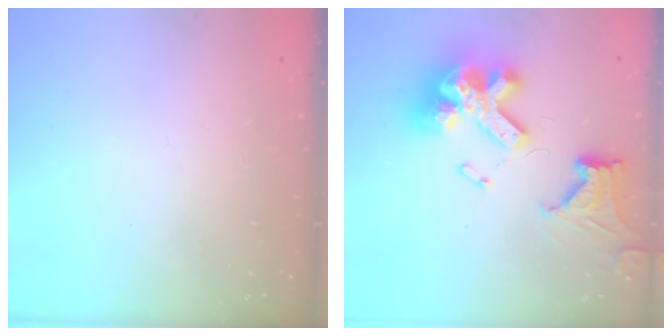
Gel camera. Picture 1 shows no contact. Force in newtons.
{"total": 20.1, "press": 20.0, "slide": 2.1}